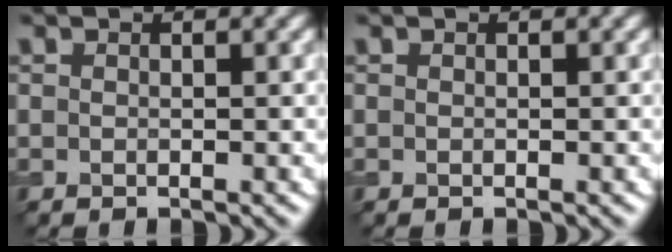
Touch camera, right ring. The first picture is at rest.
{"total": 0.0}